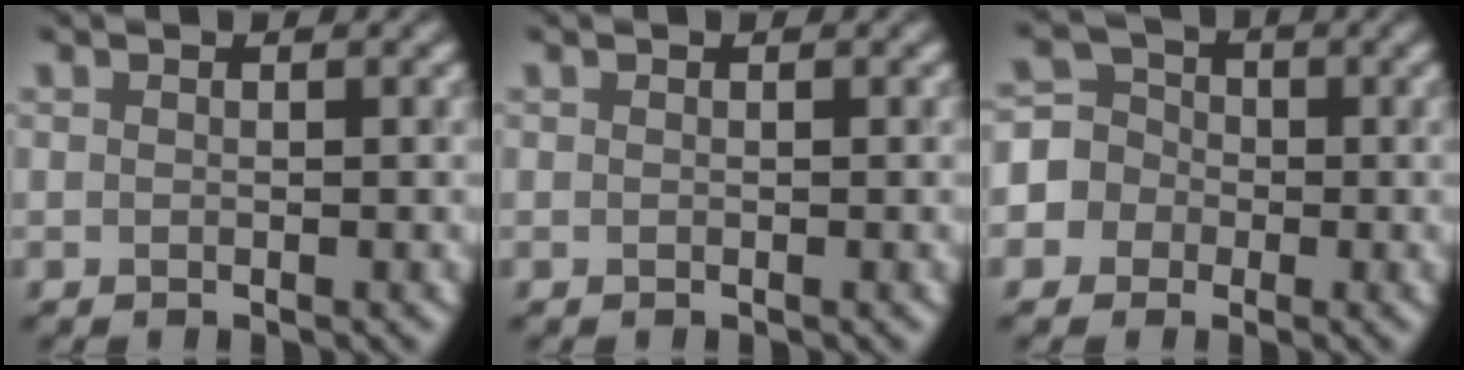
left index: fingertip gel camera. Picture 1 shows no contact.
{"total": 0.0}
{"total": 4.8, "force": [-1.5, 4.6, 0.2], "torque": [0.008, 0.017, -0.052]}